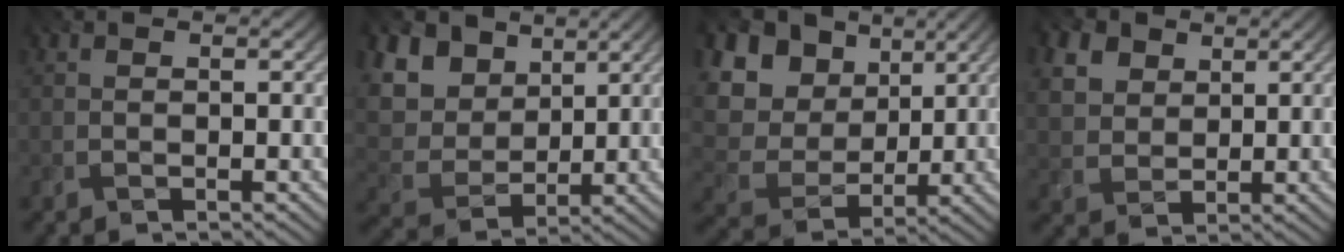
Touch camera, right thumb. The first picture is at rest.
{"total": 10.4, "force": [4.1, 8.1, 5.1], "torque": [-0.184, 0.034, 0.083]}
{"total": 14.0, "force": [4.2, 11.5, 6.8], "torque": [-0.240, 0.036, 0.108]}
{"total": 5.8, "force": [2.8, 4.3, 2.7], "torque": [-0.105, -0.005, 0.067]}